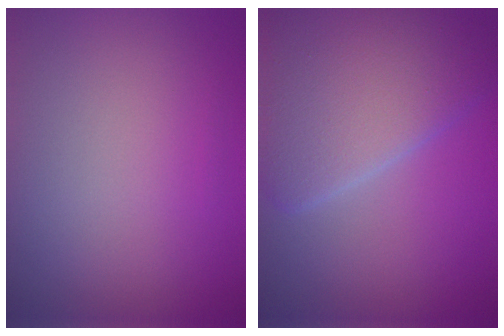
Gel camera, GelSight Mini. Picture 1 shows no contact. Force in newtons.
{"total": 7.6, "press": 7.6, "slide": 0.4}